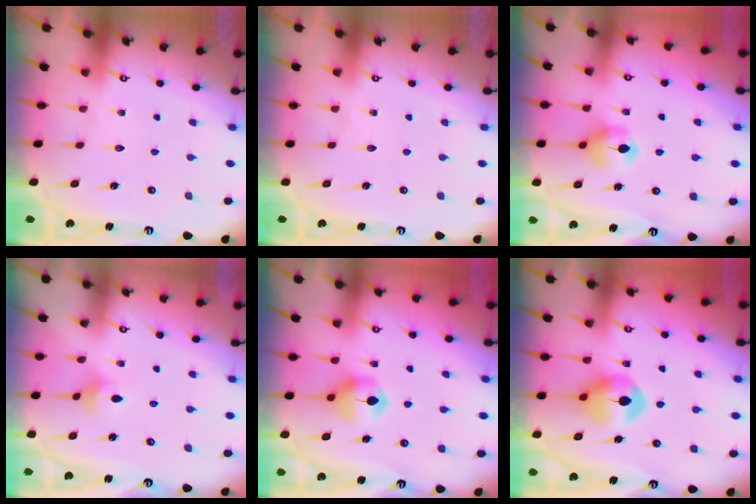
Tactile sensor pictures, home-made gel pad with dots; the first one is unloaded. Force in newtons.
{"total": 0.0}
{"total": 5.8, "press": 5.7, "slide": 0.8}
{"total": 4.5, "press": 4.4, "slide": 0.8}
{"total": 6.9, "press": 6.8, "slide": 0.4}
{"total": 8.7, "press": 8.7, "slide": 0.3}